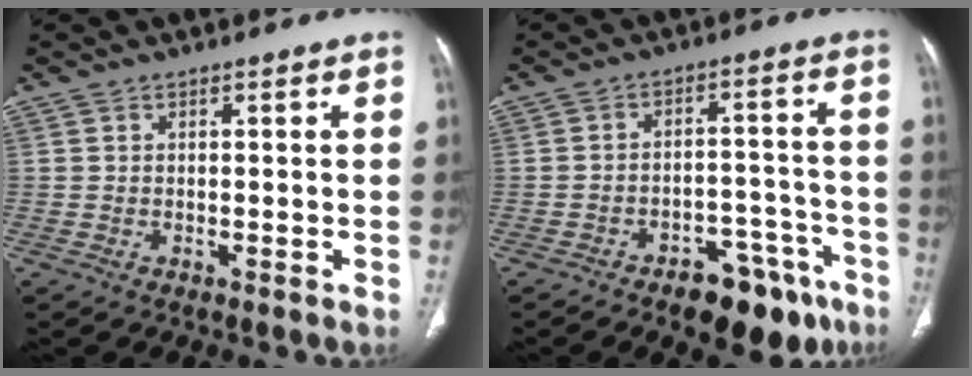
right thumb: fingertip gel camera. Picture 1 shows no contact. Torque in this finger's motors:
{"motor_torque": [1.27, 1.36, 0.21, -0.34, 0.19]}